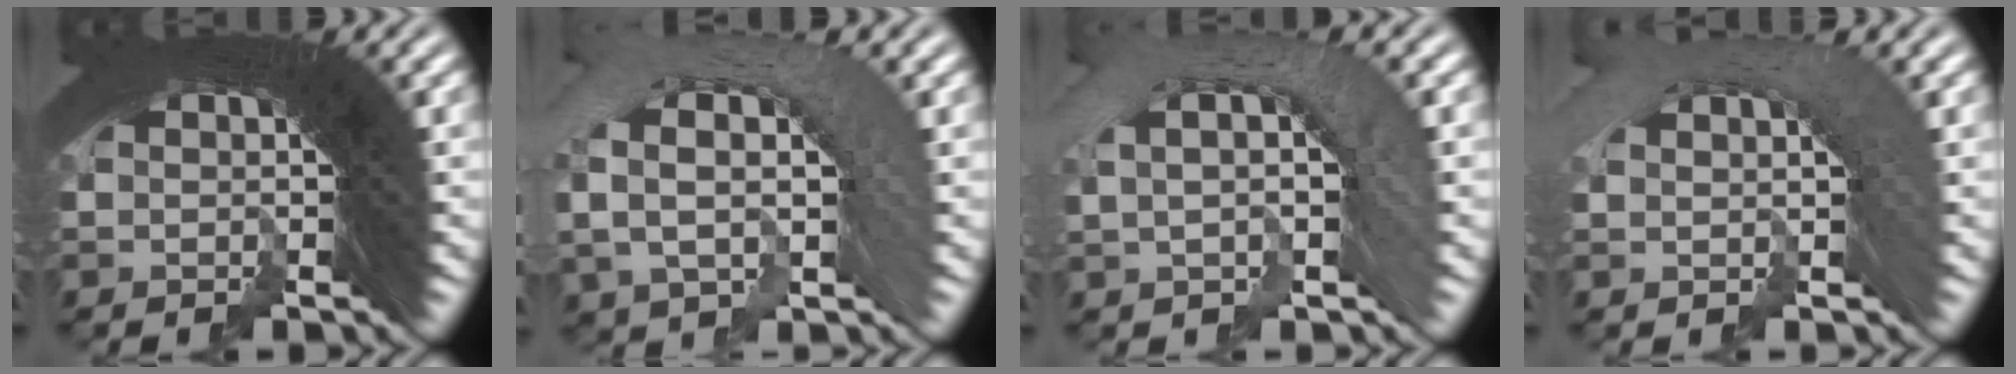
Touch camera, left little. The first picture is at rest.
{"total": 5.1, "force": [-2.8, 4.0, 1.2], "torque": [-0.032, 0.007, -0.052]}
{"total": 3.7, "force": [-2.8, 2.5, 0.5], "torque": [0.001, 0.020, -0.056]}
{"total": 2.8, "force": [-2.4, 1.1, -0.9], "torque": [0.012, -0.005, -0.036]}